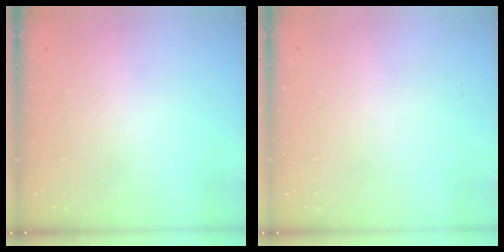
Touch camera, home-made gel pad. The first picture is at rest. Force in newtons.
{"total": 0.0}